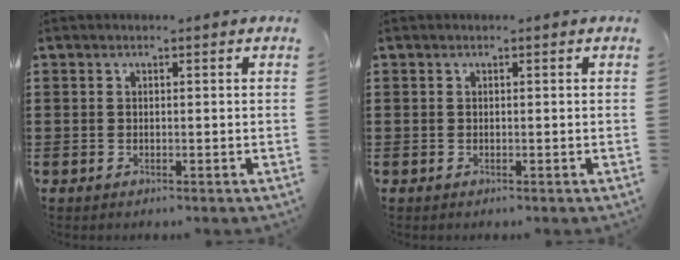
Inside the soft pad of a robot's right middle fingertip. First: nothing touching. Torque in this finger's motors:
{"motor_torque": [-0.02, -0.02, -0.01, 0.00]}